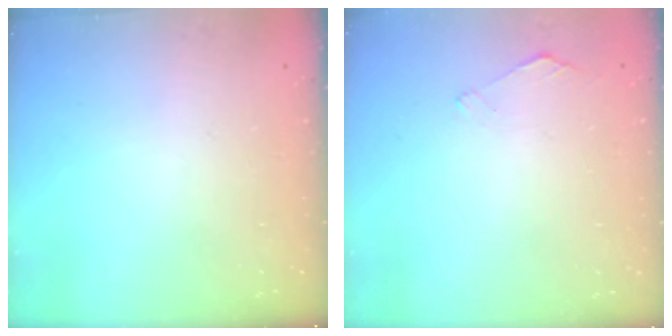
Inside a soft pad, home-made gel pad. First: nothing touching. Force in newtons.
{"total": 1.3, "press": 1.2, "slide": 0.3}